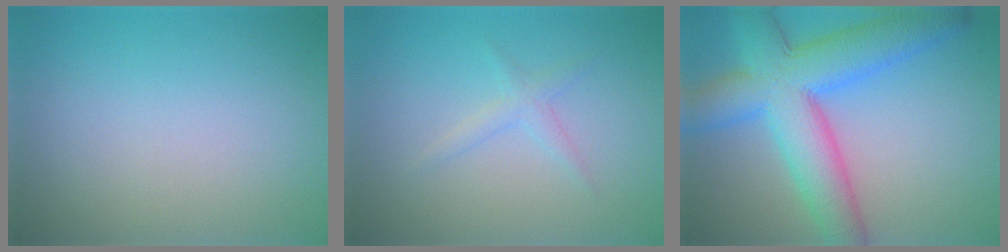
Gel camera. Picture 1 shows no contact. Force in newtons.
{"total": 1.3, "press": 1.3, "slide": 0.0}
{"total": 10.0, "press": 10.0, "slide": 0.3}